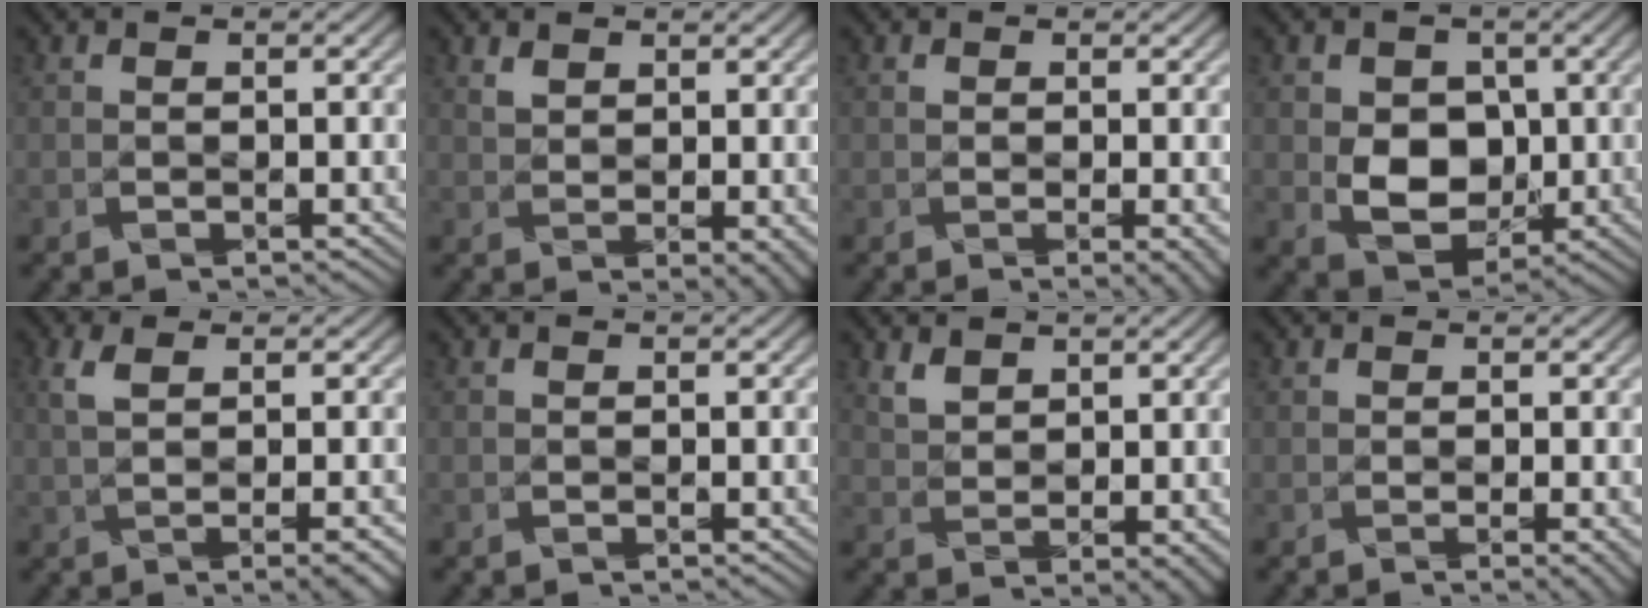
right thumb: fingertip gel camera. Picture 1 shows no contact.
{"total": 2.9, "force": [1.4, 1.5, 2.1], "torque": [-0.044, 0.001, 0.026]}
{"total": 2.1, "force": [-0.1, 1.0, 1.8], "torque": [-0.021, -0.002, -0.002]}
{"total": 7.7, "force": [0.1, 5.9, 5.0], "torque": [-0.100, 0.004, -0.008]}
{"total": 4.0, "force": [0.5, 0.4, 4.0], "torque": [-0.079, 0.009, 0.013]}
{"total": 0.0}
{"total": 3.5, "force": [2.3, 1.7, 2.0], "torque": [-0.052, -0.003, 0.050]}
{"total": 1.8, "force": [0.0, 0.9, 1.6], "torque": [-0.018, -0.004, 0.001]}